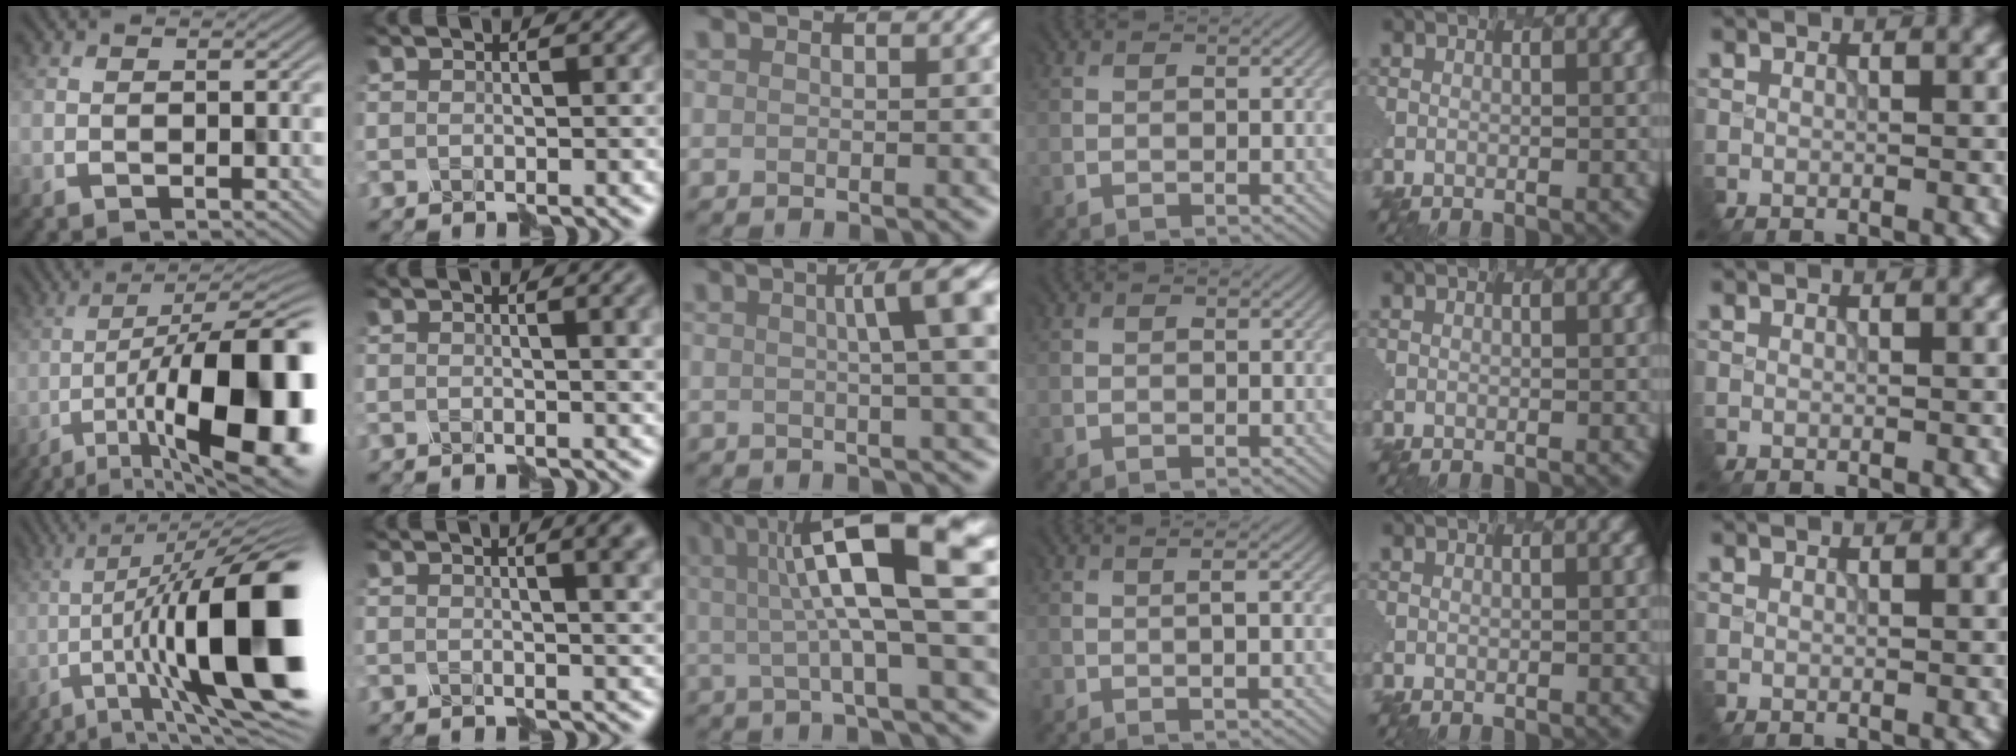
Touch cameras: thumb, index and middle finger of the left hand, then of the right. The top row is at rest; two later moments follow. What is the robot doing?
{"motion": "disassemble", "object": "hinged jar"}